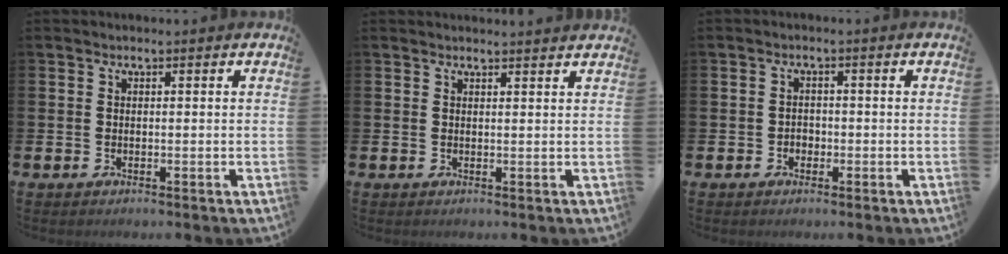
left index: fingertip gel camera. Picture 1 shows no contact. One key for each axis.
{"total": 1.2, "fx": 1.2, "fy": -0.1, "fz": 0.1, "tx": 0.011, "ty": -0.011, "tz": 0.020}
{"total": 1.5, "fx": -0.6, "fy": 1.3, "fz": 0.3, "tx": -0.004, "ty": 0.002, "tz": -0.017}